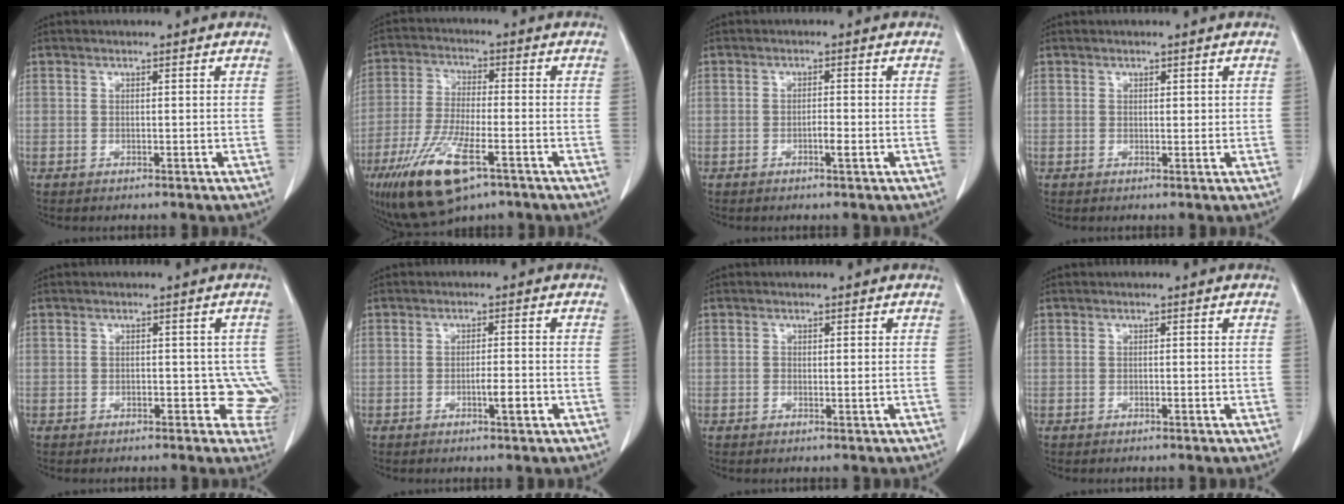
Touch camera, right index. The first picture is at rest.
{"total": 13.5, "force": [-7.3, 3.4, 10.9], "torque": [-0.221, -0.026, -0.124]}
{"total": 1.8, "force": [-0.7, 0.2, 1.7], "torque": [-0.029, 0.000, -0.011]}
{"total": 0.9, "force": [0.4, 0.5, 0.5], "torque": [-0.003, -0.001, 0.005]}
{"total": 4.7, "force": [-1.0, 3.0, 3.4], "torque": [-0.006, 0.010, -0.010]}
{"total": 3.0, "force": [-1.2, 0.3, 2.8], "torque": [-0.043, 0.000, -0.017]}
{"total": 0.8, "force": [-0.1, 0.2, 0.7], "torque": [-0.012, -0.001, -0.002]}
{"total": 0.6, "force": [-0.2, 0.2, 0.5], "torque": [-0.007, 0.001, -0.001]}